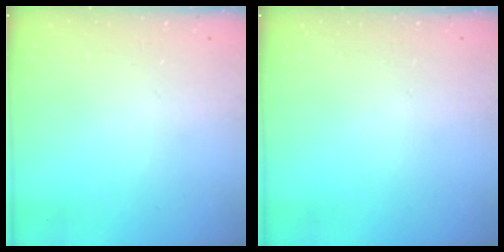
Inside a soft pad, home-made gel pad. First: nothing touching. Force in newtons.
{"total": 0.0}